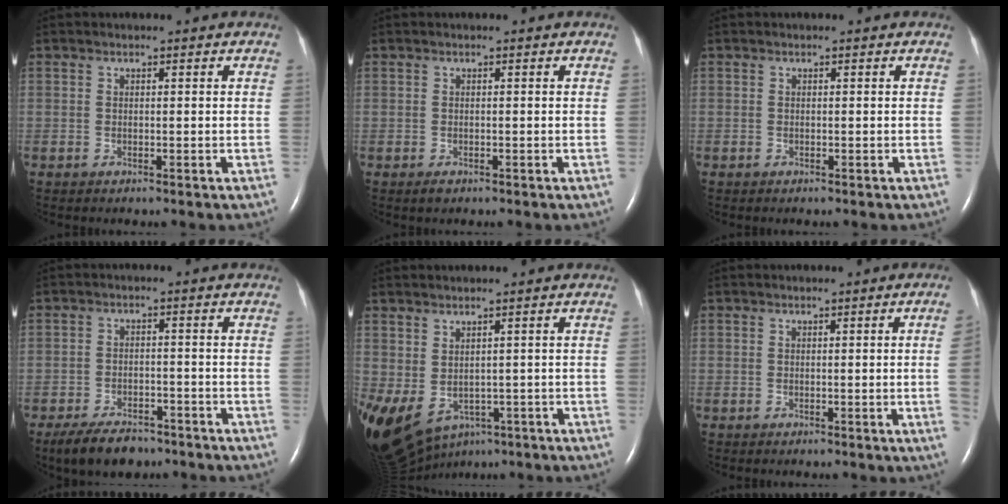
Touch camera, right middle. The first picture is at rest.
{"total": 0.8, "force": [-0.5, 0.4, 0.4], "torque": [-0.010, -0.001, -0.006]}
{"total": 0.0}
{"total": 6.7, "force": [-5.3, 2.7, 3.2], "torque": [-0.059, -0.005, -0.088]}
{"total": 15.4, "force": [-7.8, 9.7, 9.1], "torque": [-0.228, -0.035, -0.099]}
{"total": 2.5, "force": [-0.2, -1.2, 2.2], "torque": [-0.024, -0.003, 0.000]}